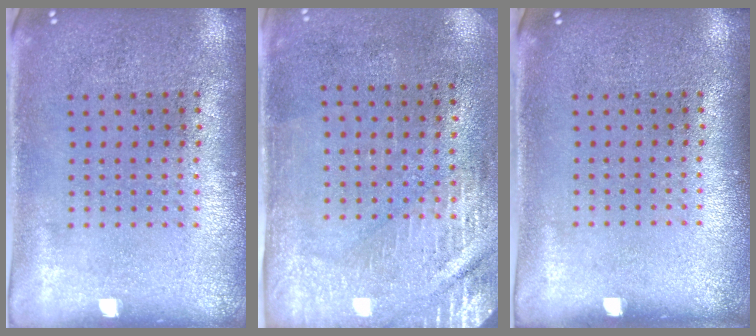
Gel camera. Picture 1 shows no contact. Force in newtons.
{"total": 2.9, "press": 2.5, "slide": 1.5}
{"total": 0.0}